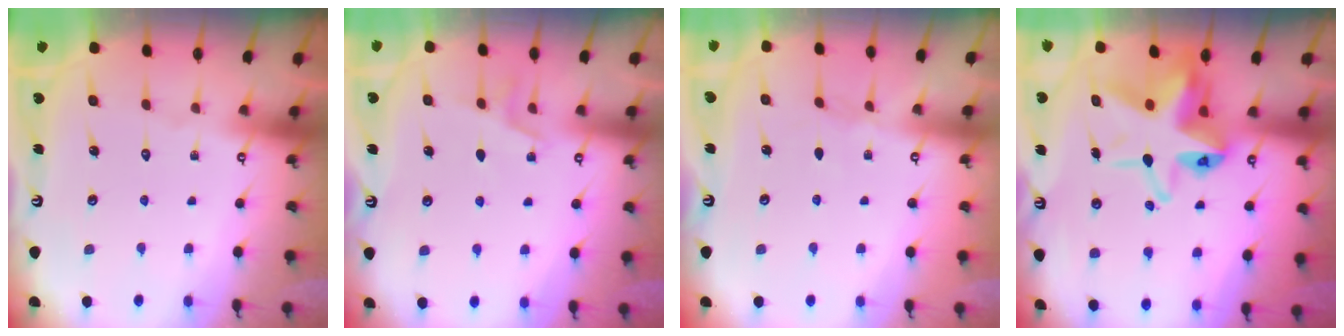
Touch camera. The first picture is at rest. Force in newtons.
{"total": 5.7, "press": 5.2, "slide": 2.3}
{"total": 2.8, "press": 2.8, "slide": 0.4}
{"total": 11.1, "press": 11.0, "slide": 0.9}